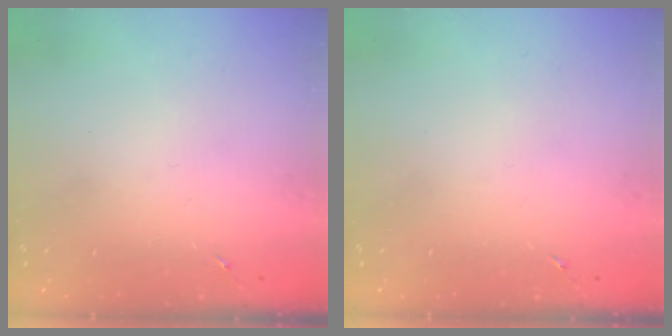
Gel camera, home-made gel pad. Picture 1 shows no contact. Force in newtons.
{"total": 0.0}